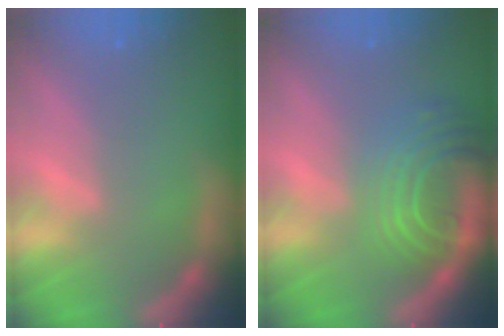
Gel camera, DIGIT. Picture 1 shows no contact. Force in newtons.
{"total": 10.0}